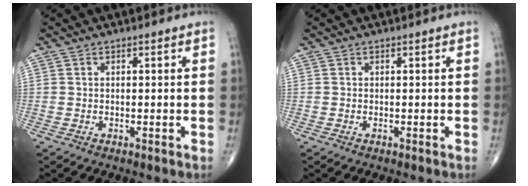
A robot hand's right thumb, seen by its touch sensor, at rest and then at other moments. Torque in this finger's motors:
{"motor_torque": [0.30, 0.04, -0.32, -0.30, 0.06]}